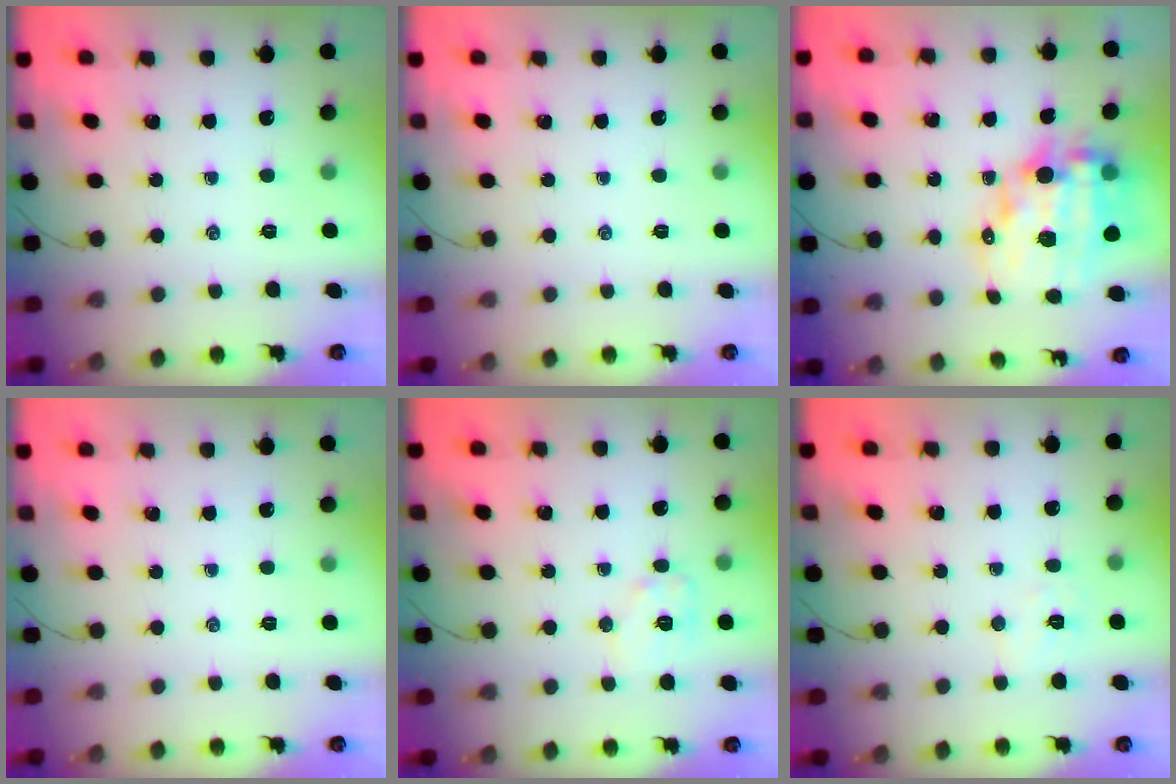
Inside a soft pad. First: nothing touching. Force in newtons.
{"total": 0.0}
{"total": 16.4, "press": 15.9, "slide": 3.8}
{"total": 0.0}
{"total": 7.6, "press": 7.6, "slide": 0.3}
{"total": 4.9, "press": 4.8, "slide": 1.0}